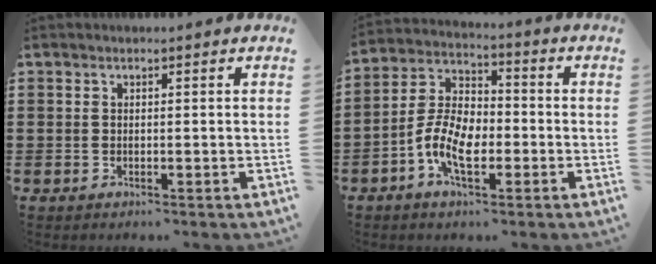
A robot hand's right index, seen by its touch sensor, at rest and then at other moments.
{"total": 8.4, "force": [-3.0, 4.5, 6.5], "torque": [-0.160, -0.002, -0.064]}